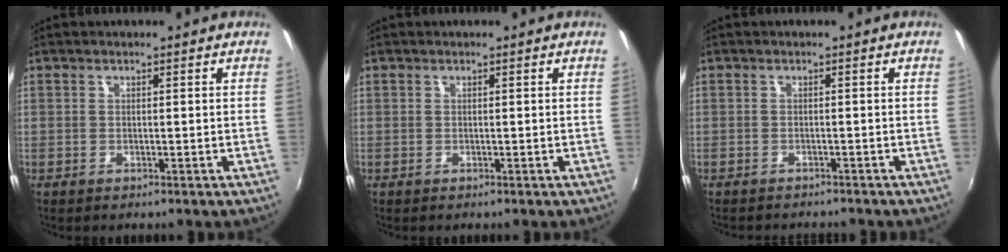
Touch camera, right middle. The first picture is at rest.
{"total": 0.0}
{"total": 3.5, "force": [-3.3, 0.8, 0.9], "torque": [-0.026, -0.012, -0.049]}